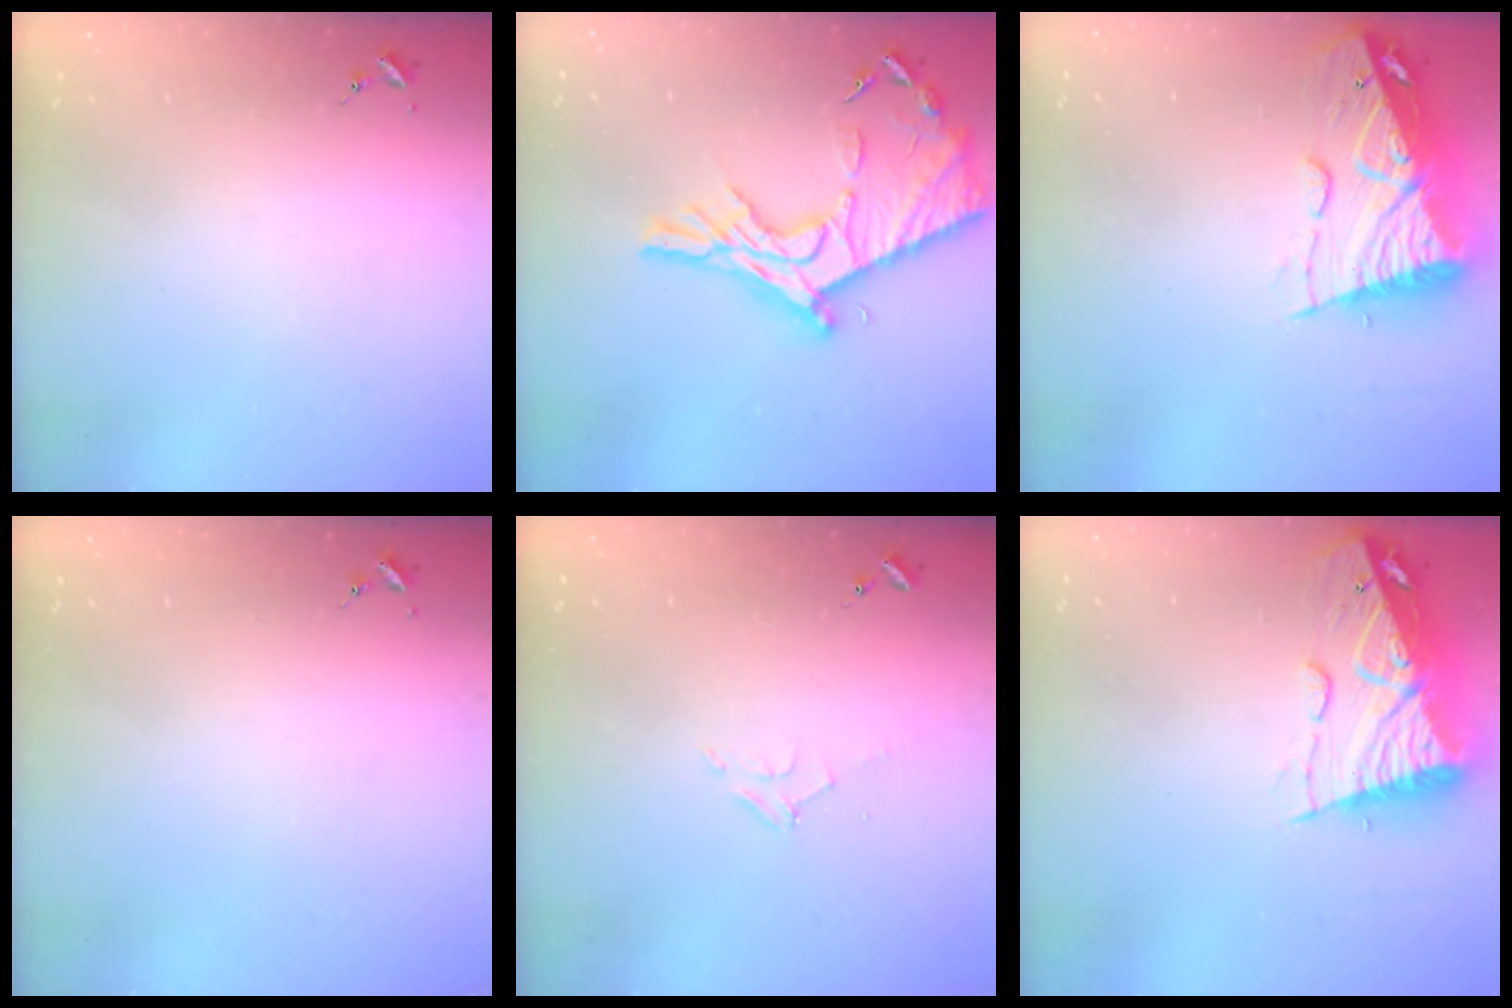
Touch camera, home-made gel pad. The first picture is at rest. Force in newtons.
{"total": 20.1, "press": 20.1, "slide": 1.5}
{"total": 14.0, "press": 13.9, "slide": 1.3}
{"total": 0.0}
{"total": 5.1, "press": 5.1, "slide": 0.5}
{"total": 14.0, "press": 13.9, "slide": 1.3}